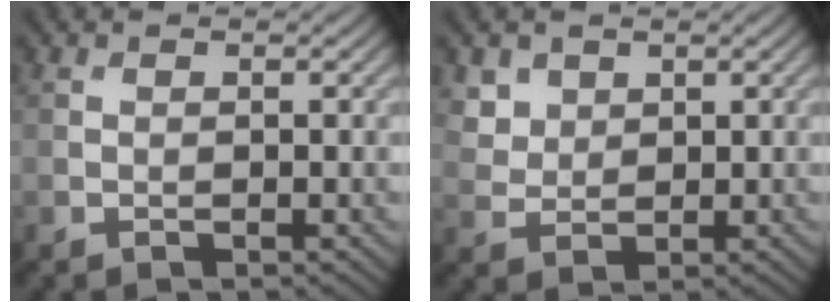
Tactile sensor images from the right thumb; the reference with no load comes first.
{"total": 3.1, "force": [1.9, 2.3, 0.9], "torque": [-0.035, -0.013, 0.049]}